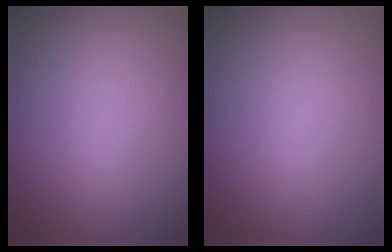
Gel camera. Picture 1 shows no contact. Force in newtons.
{"total": 0.0}